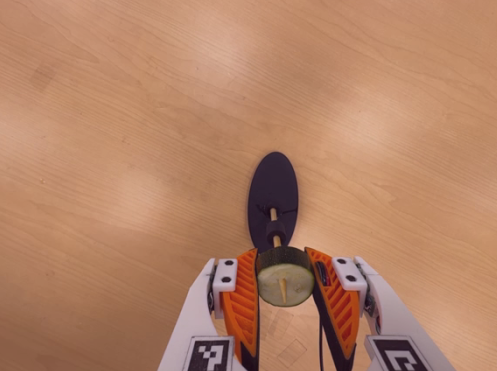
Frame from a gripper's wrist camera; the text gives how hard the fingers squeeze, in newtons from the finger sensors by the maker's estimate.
{"total": 10.9, "left": 10.4, "right": 11.4}